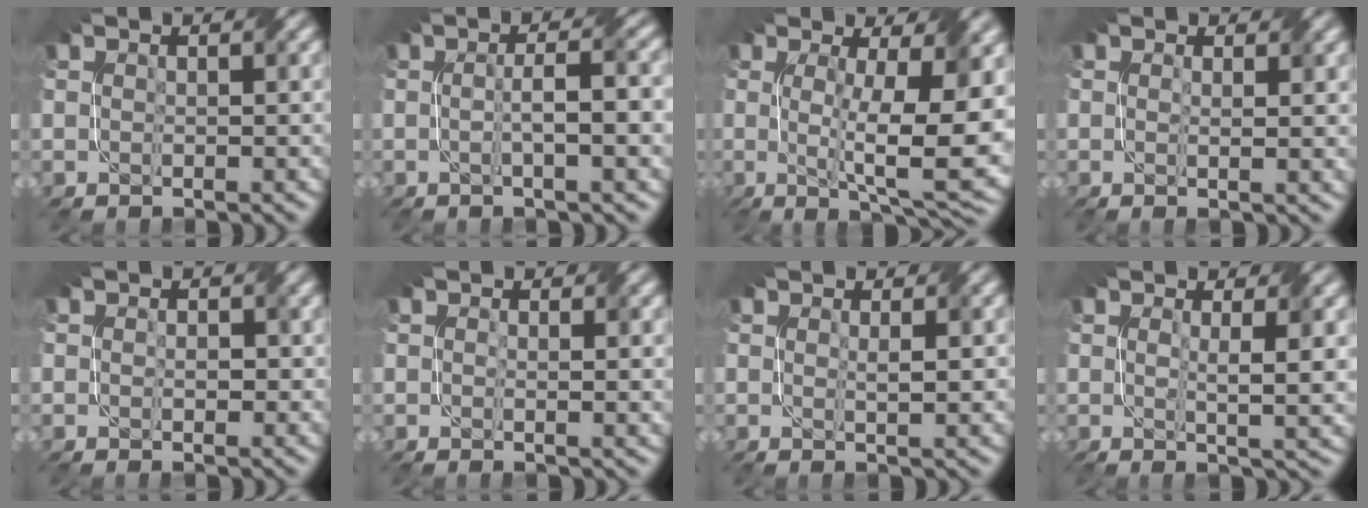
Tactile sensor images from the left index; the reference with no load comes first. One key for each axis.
{"total": 4.5, "fx": -0.1, "fy": 0.9, "fz": 4.4, "tx": -0.066, "ty": 0.007, "tz": -0.003}
{"total": 11.3, "fx": 0.3, "fy": 2.7, "fz": 11.0, "tx": -0.161, "ty": -0.010, "tz": 0.007}
{"total": 1.5, "fx": 0.6, "fy": 0.2, "fz": 1.4, "tx": -0.021, "ty": -0.003, "tz": 0.010}
{"total": 1.3, "fx": -0.1, "fy": 0.7, "fz": 1.1, "tx": -0.016, "ty": -0.001, "tz": 0.000}
{"total": 1.5, "fx": 0.5, "fy": 0.3, "fz": 1.4, "tx": -0.021, "ty": -0.004, "tz": 0.010}
{"total": 1.4, "fx": 0.4, "fy": 0.1, "fz": 1.4, "tx": -0.021, "ty": 0.000, "tz": 0.007}
{"total": 3.4, "fx": 1.0, "fy": 0.6, "fz": 3.2, "tx": -0.049, "ty": -0.007, "tz": 0.016}